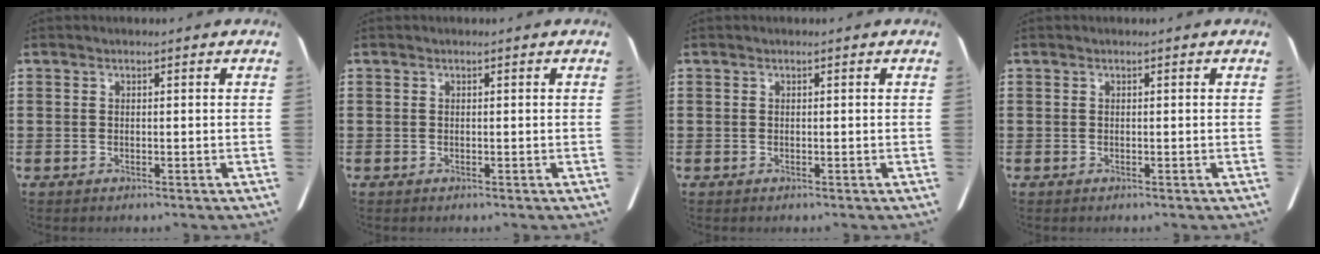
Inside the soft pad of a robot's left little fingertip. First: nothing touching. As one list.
[{"total": 0.0}, {"total": 0.0}, {"total": 0.0}]